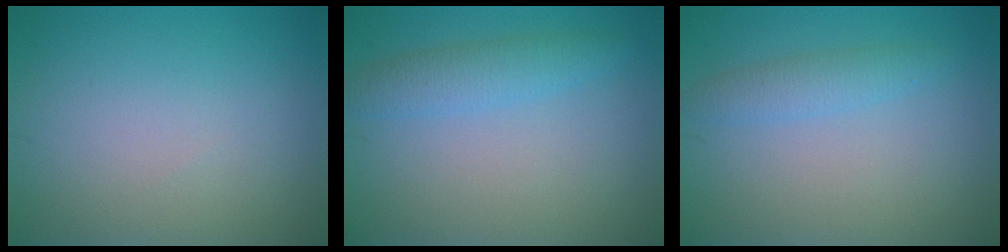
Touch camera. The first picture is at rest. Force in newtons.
{"total": 2.6, "press": 2.6, "slide": 0.0}
{"total": 2.0, "press": 1.9, "slide": 0.2}